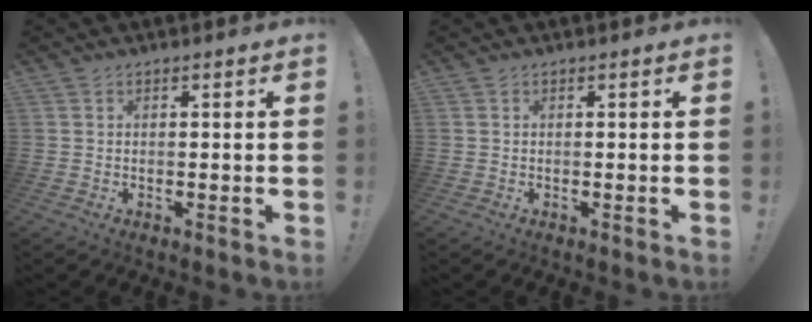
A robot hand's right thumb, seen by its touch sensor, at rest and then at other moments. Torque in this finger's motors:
{"motor_torque": [0.09, -0.02, -0.11, 0.04, 0.00]}